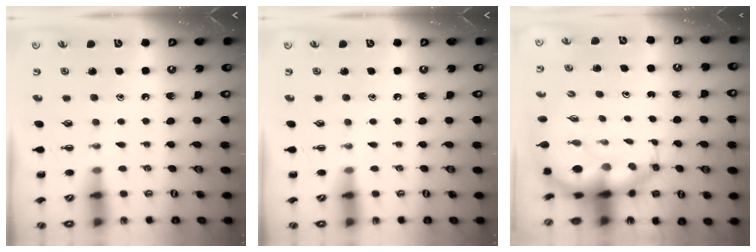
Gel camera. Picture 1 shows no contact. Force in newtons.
{"total": 0.0}
{"total": 8.0, "press": 7.7, "slide": 2.3}